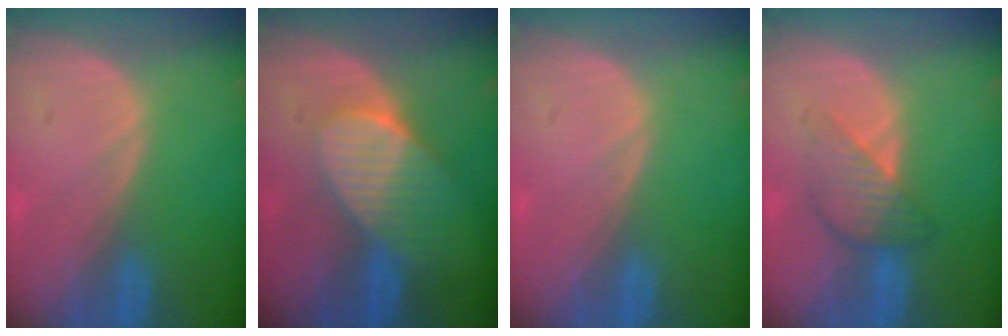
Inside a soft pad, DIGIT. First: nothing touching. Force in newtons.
{"total": 7.5, "press": 6.7, "slide": 3.3}
{"total": 0.0}
{"total": 5.0, "press": 5.0, "slide": 0.1}